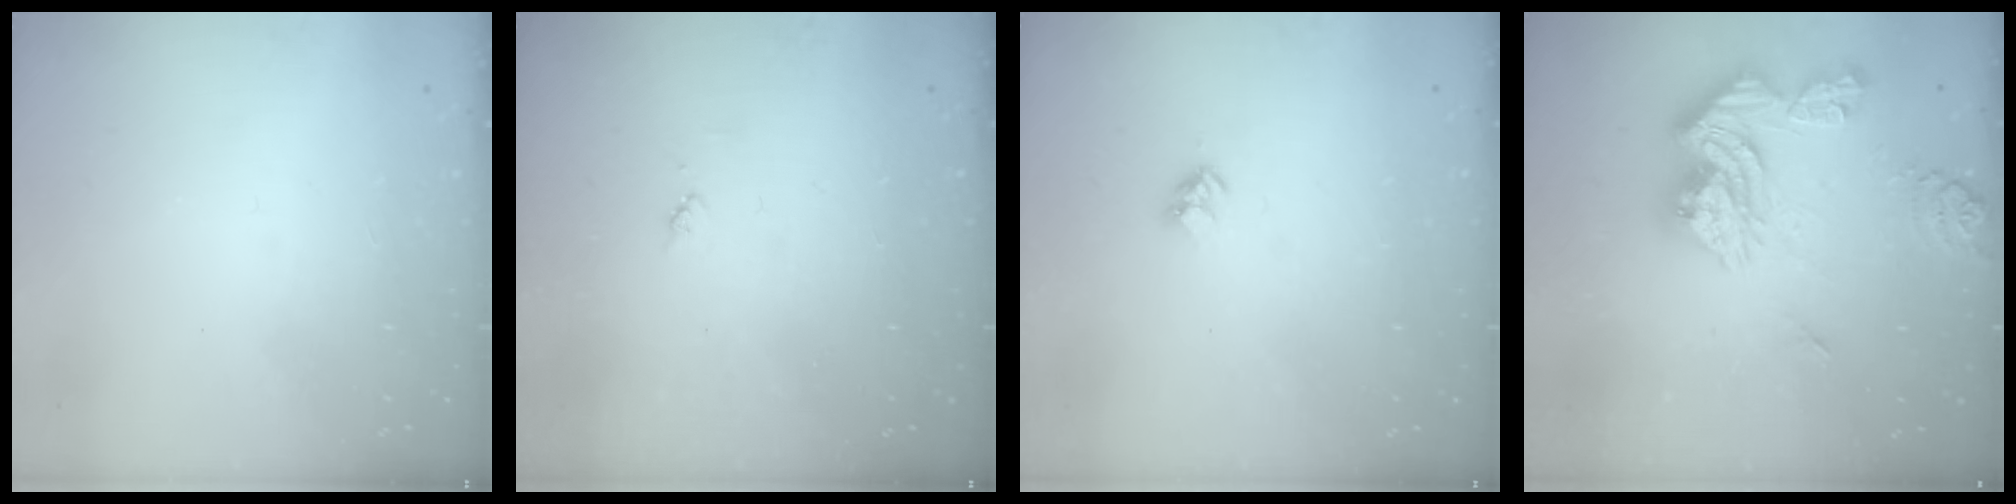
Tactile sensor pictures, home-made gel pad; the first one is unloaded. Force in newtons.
{"total": 3.6, "press": 3.6, "slide": 0.5}
{"total": 2.8, "press": 2.8, "slide": 0.4}
{"total": 18.2, "press": 18.1, "slide": 1.9}